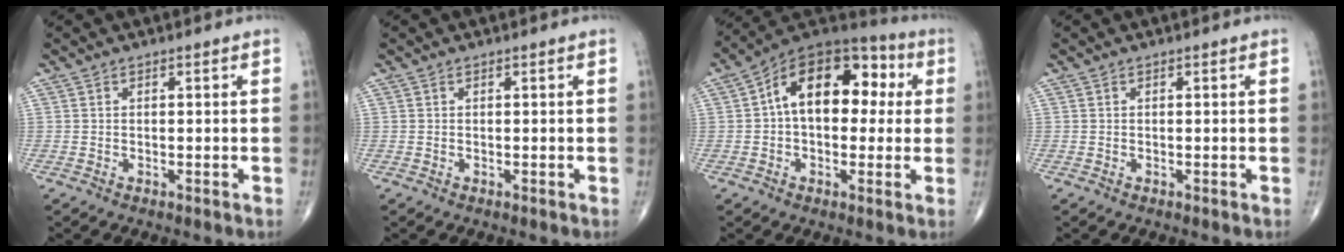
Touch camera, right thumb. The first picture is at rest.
{"total": 0.0}
{"total": 16.4, "force": [2.4, 10.4, 12.5], "torque": [-0.143, 0.043, 0.025]}
{"total": 0.0}